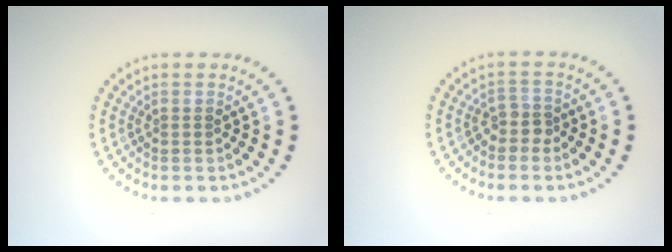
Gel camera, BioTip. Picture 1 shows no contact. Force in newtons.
{"total": 1.5, "press": 1.2, "slide": 0.9}